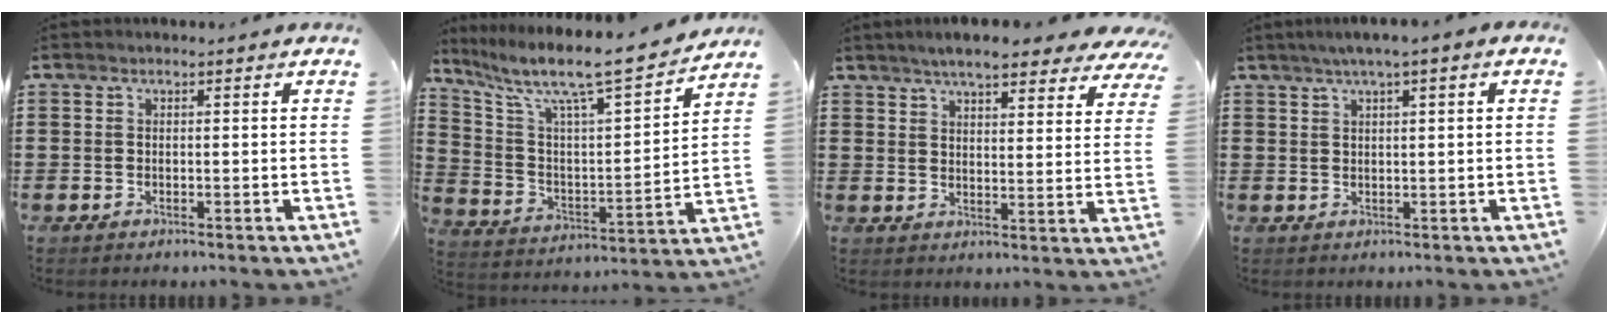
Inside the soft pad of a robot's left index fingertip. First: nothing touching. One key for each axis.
{"total": 9.5, "fx": 8.0, "fy": 1.0, "fz": 5.1, "tx": -0.133, "ty": -0.061, "tz": 0.127}
{"total": 6.6, "fx": 5.9, "fy": 0.6, "fz": 2.9, "tx": -0.069, "ty": -0.018, "tz": 0.104}
{"total": 2.4, "fx": 1.1, "fy": 0.0, "fz": 2.1, "tx": -0.040, "ty": 0.000, "tz": 0.018}